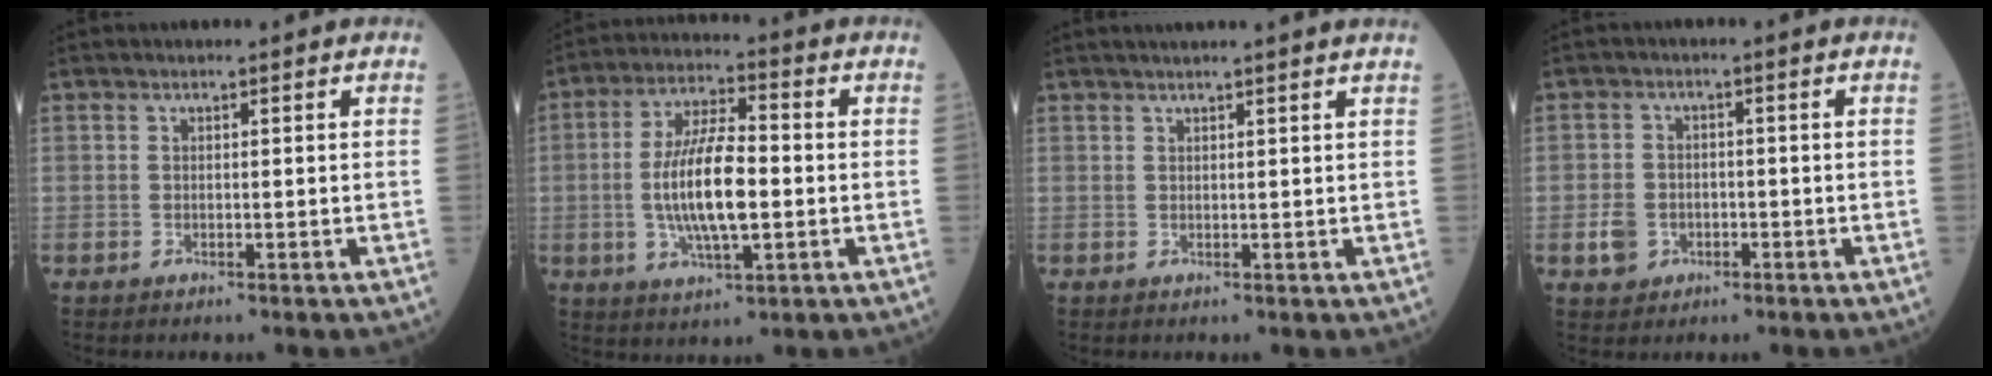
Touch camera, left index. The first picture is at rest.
{"total": 11.4, "force": [-1.2, 3.2, 10.9], "torque": [-0.218, 0.003, -0.023]}
{"total": 5.0, "force": [4.4, -0.9, 2.3], "torque": [-0.025, 0.021, 0.052]}
{"total": 3.9, "force": [-1.5, 3.3, 1.5], "torque": [-0.032, 0.003, -0.019]}